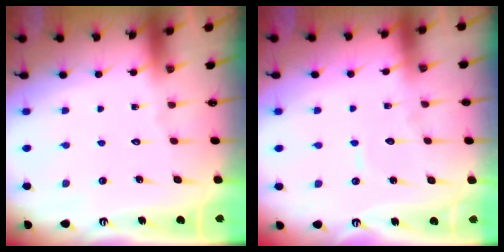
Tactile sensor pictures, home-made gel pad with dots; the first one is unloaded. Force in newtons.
{"total": 5.3, "press": 5.2, "slide": 0.5}